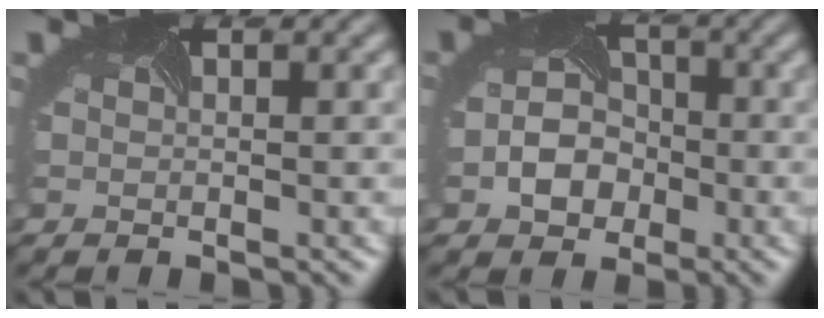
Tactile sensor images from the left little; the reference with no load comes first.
{"total": 3.5, "force": [-1.2, 3.0, 1.3], "torque": [-0.035, -0.003, -0.024]}